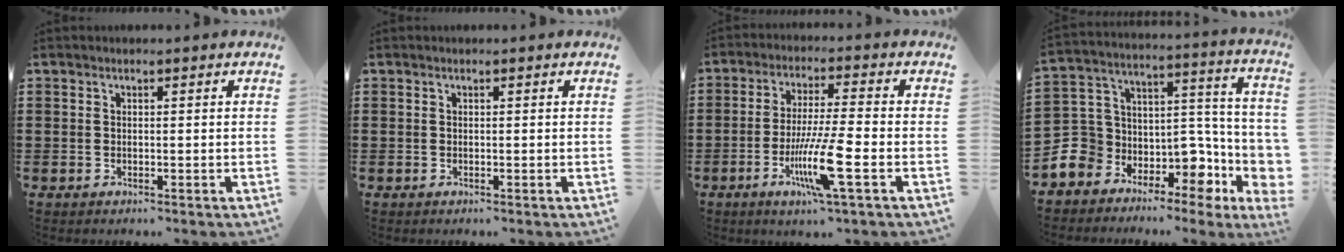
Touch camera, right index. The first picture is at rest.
{"total": 0.0}
{"total": 10.1, "force": [-3.9, 0.7, 9.3], "torque": [-0.186, -0.017, -0.075]}
{"total": 7.2, "force": [-1.1, 6.7, 2.2], "torque": [-0.072, -0.045, -0.010]}